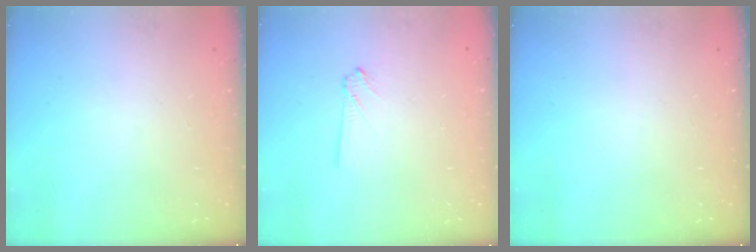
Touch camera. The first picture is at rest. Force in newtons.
{"total": 0.8, "press": 0.8, "slide": 0.0}
{"total": 0.0}